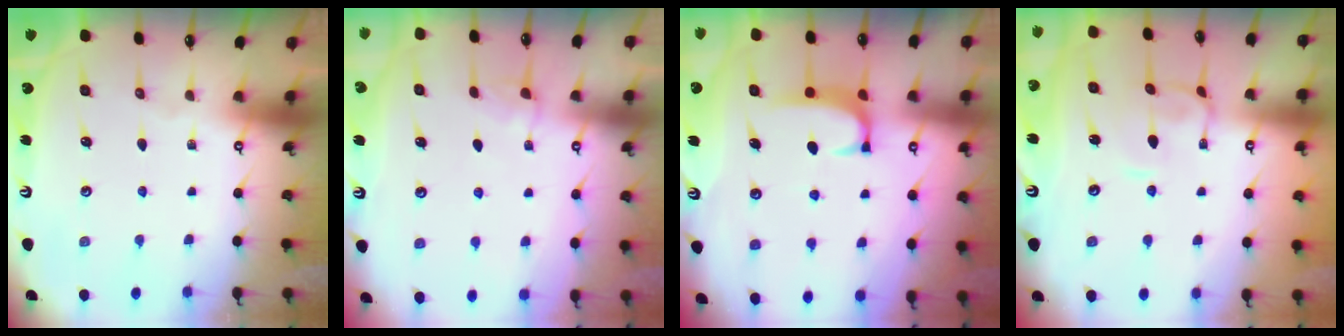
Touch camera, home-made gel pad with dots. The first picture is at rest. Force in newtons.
{"total": 1.3, "press": 1.2, "slide": 0.5}
{"total": 2.0, "press": 1.9, "slide": 0.5}
{"total": 0.9, "press": 0.6, "slide": 0.6}